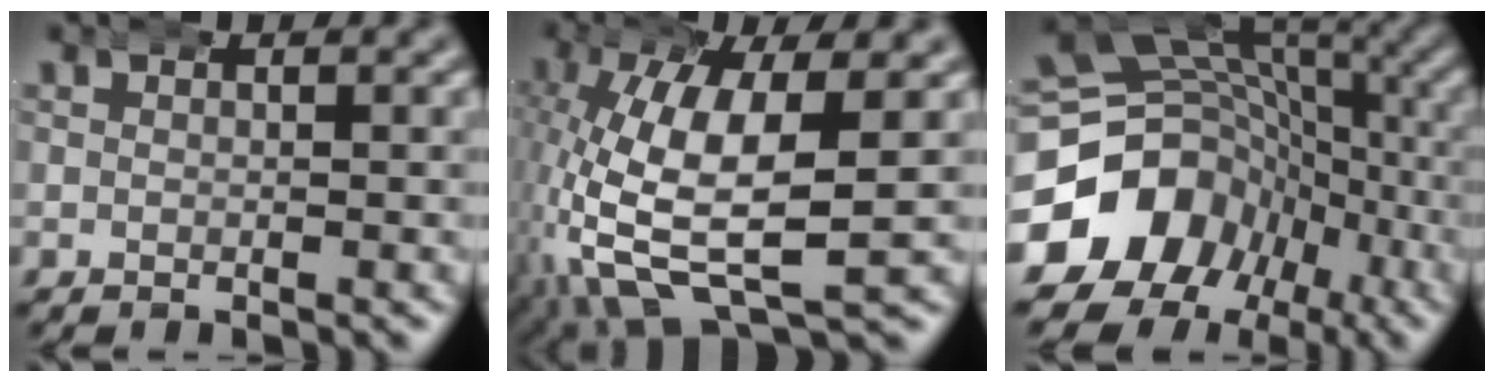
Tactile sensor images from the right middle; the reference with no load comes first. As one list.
[{"total": 10.6, "force": [-0.5, 5.4, 9.2], "torque": [-0.199, -0.036, 0.016]}, {"total": 17.8, "force": [-5.0, 15.1, 8.0], "torque": [-0.149, -0.057, -0.074]}]